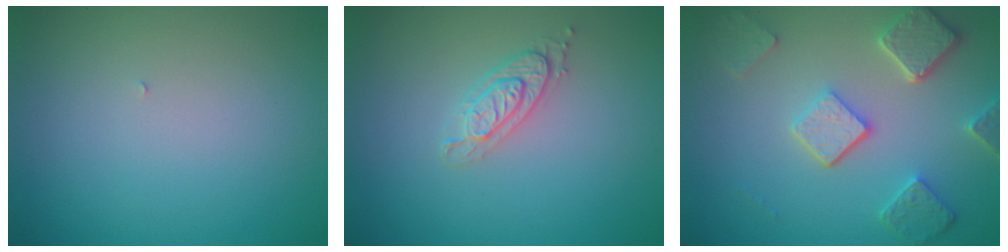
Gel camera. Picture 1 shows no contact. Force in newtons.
{"total": 2.1, "press": 2.1, "slide": 0.4}
{"total": 5.2, "press": 4.0, "slide": 3.3}